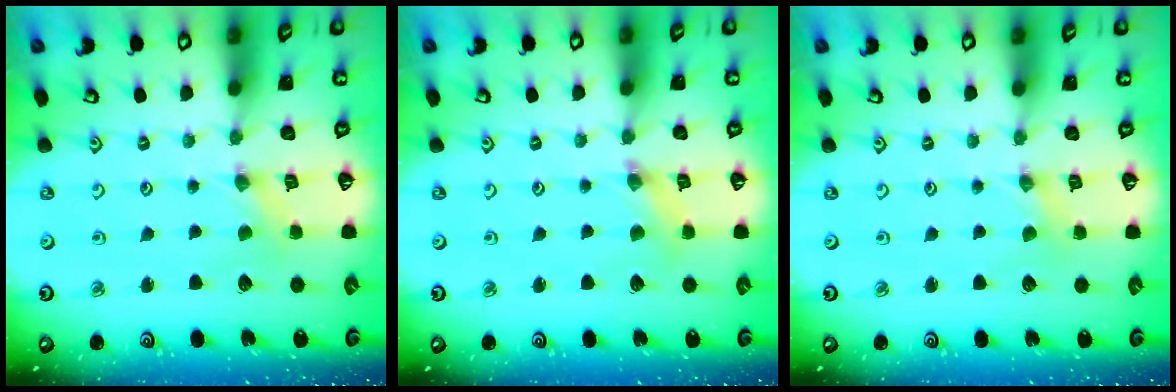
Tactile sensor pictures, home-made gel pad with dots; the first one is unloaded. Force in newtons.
{"total": 2.7, "press": 2.6, "slide": 0.4}
{"total": 0.9, "press": 0.8, "slide": 0.2}